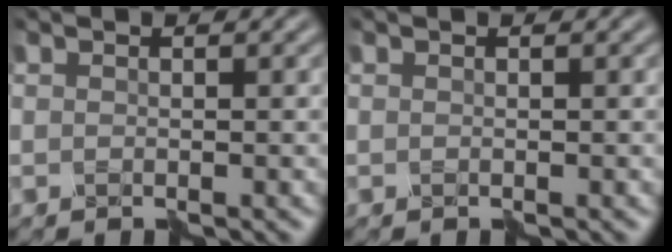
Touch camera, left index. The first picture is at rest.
{"total": 0.0}